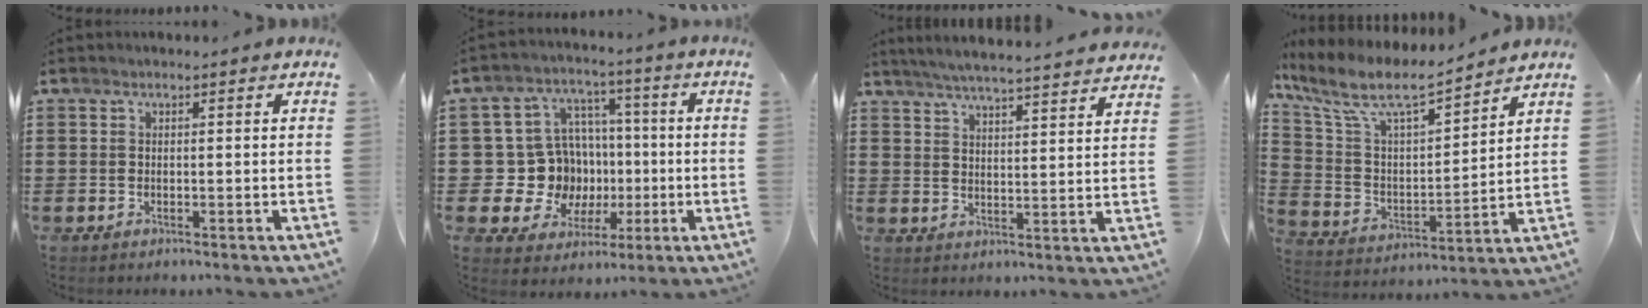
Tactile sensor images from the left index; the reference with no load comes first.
{"total": 11.8, "force": [-0.8, 11.2, 3.5], "torque": [-0.106, -0.004, -0.004]}
{"total": 5.0, "force": [4.8, -0.6, 1.3], "torque": [-0.042, -0.032, 0.084]}
{"total": 8.9, "force": [6.9, 2.2, 5.1], "torque": [-0.131, -0.036, 0.115]}